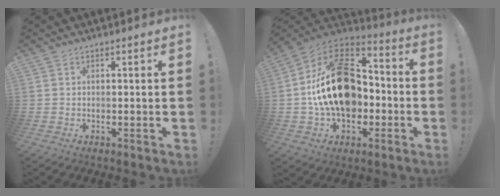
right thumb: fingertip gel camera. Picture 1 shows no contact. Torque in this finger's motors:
{"motor_torque": [2.51, 2.50, 0.27, 0.07, 0.42]}